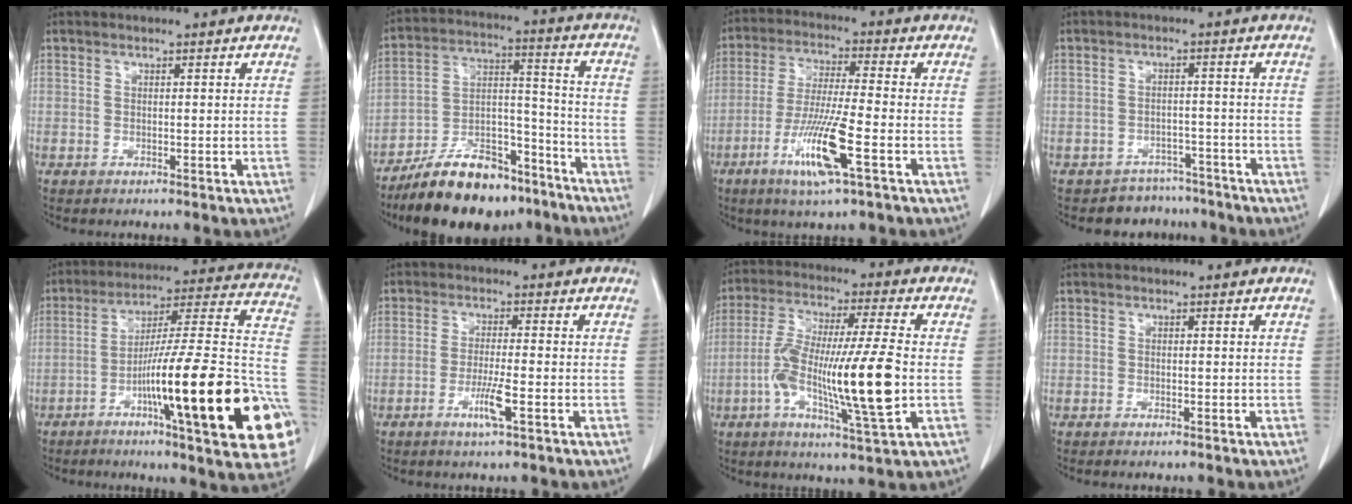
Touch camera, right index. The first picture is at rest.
{"total": 17.2, "force": [-13.4, 6.5, 8.8], "torque": [-0.151, 0.029, -0.224]}
{"total": 10.9, "force": [-4.6, 0.2, 9.9], "torque": [-0.198, -0.018, -0.087]}
{"total": 5.3, "force": [-4.5, 2.7, -0.7], "torque": [0.016, 0.021, -0.065]}
{"total": 28.9, "force": [-9.2, 2.5, 27.2], "torque": [-0.300, -0.002, -0.140]}
{"total": 4.4, "force": [-1.9, -0.2, 4.0], "torque": [-0.079, -0.008, -0.036]}
{"total": 16.2, "force": [-2.9, 0.9, 15.9], "torque": [-0.296, -0.004, -0.052]}
{"total": 0.6, "force": [-0.5, 0.0, 0.3], "torque": [-0.011, -0.002, -0.008]}